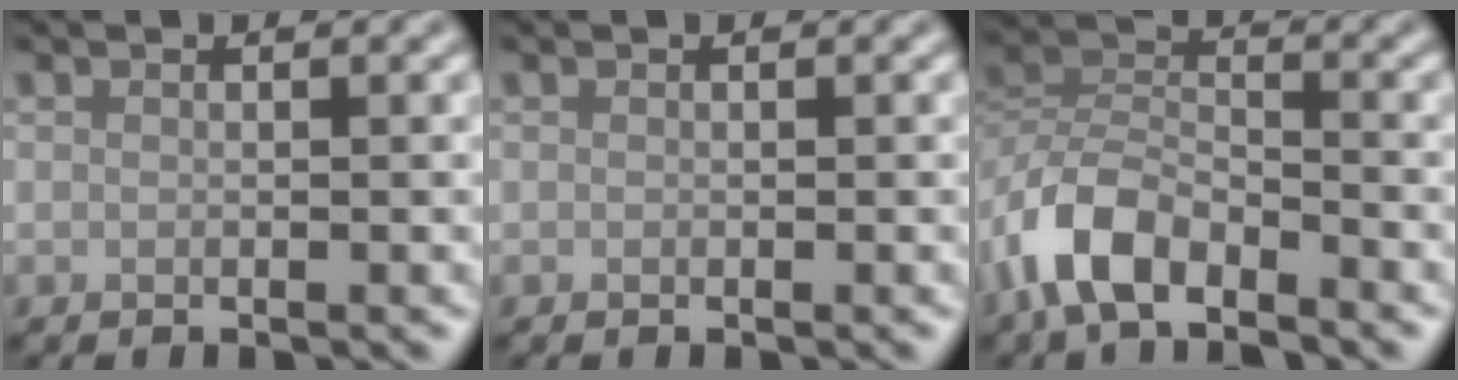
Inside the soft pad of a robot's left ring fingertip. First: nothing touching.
{"total": 0.0}
{"total": 6.1, "force": [-4.1, 2.9, 3.5], "torque": [-0.062, 0.003, -0.087]}